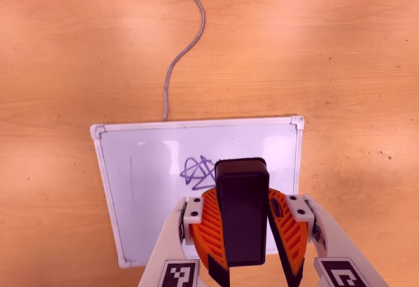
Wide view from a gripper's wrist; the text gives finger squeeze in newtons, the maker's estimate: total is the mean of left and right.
{"total": 9.7, "left": 10.0, "right": 9.3}